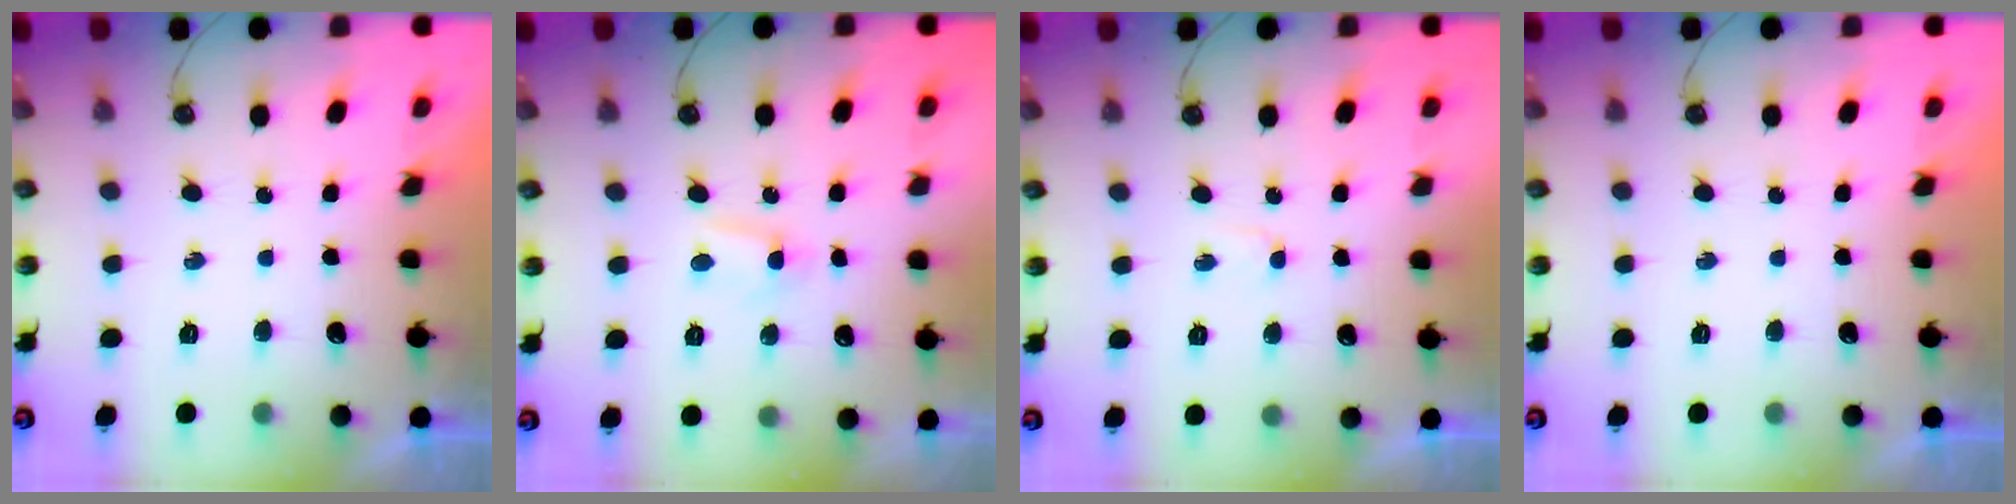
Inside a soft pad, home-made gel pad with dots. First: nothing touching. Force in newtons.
{"total": 4.5, "press": 4.5, "slide": 0.4}
{"total": 1.8, "press": 1.4, "slide": 1.1}
{"total": 0.0}